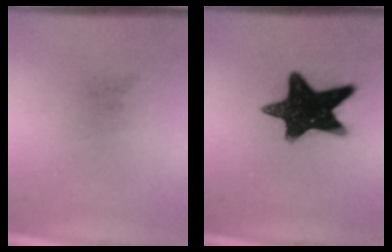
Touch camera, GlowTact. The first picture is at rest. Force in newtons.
{"total": 15.1}